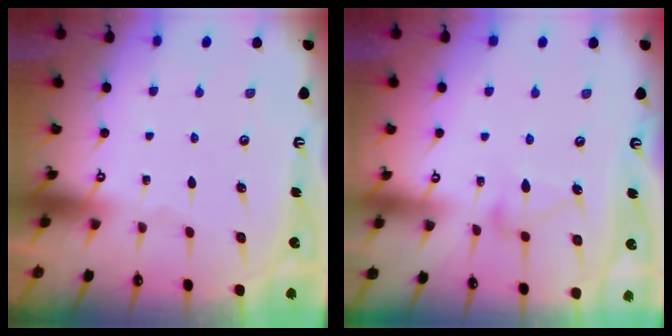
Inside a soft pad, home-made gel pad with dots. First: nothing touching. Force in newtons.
{"total": 8.3, "press": 8.3, "slide": 0.5}